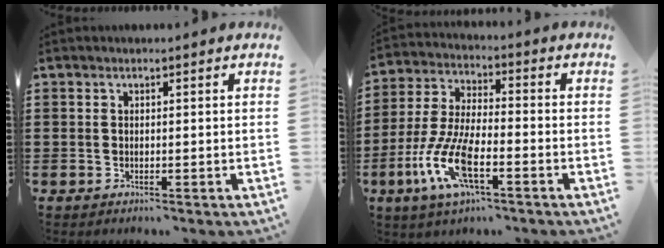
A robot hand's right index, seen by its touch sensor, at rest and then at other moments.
{"total": 10.8, "force": [-4.8, 3.5, 9.0], "torque": [-0.221, -0.014, -0.094]}